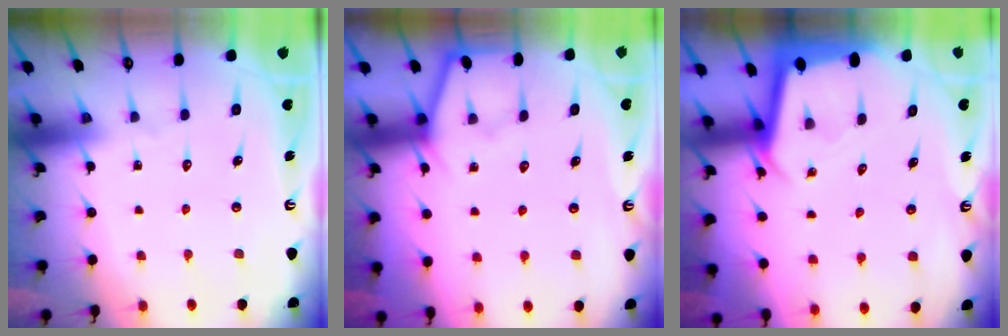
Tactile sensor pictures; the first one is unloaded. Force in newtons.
{"total": 4.1, "press": 4.0, "slide": 0.5}
{"total": 2.5, "press": 2.5, "slide": 0.1}